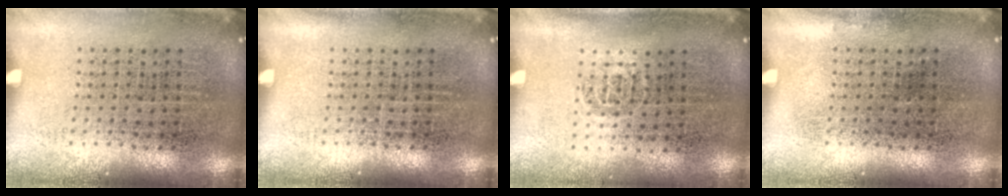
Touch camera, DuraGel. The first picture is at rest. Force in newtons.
{"total": 0.0}
{"total": 0.6, "press": 0.4, "slide": 0.4}
{"total": 0.0}